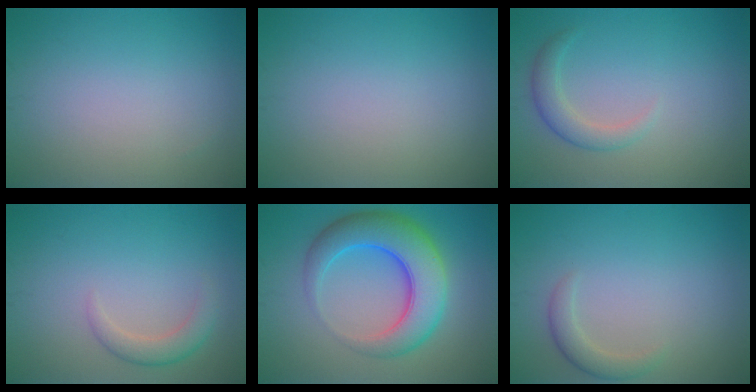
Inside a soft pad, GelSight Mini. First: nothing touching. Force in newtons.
{"total": 0.0}
{"total": 2.2, "press": 2.2, "slide": 0.1}
{"total": 2.2, "press": 2.2, "slide": 0.1}
{"total": 8.1, "press": 8.1, "slide": 0.2}
{"total": 1.8, "press": 1.8, "slide": 0.0}